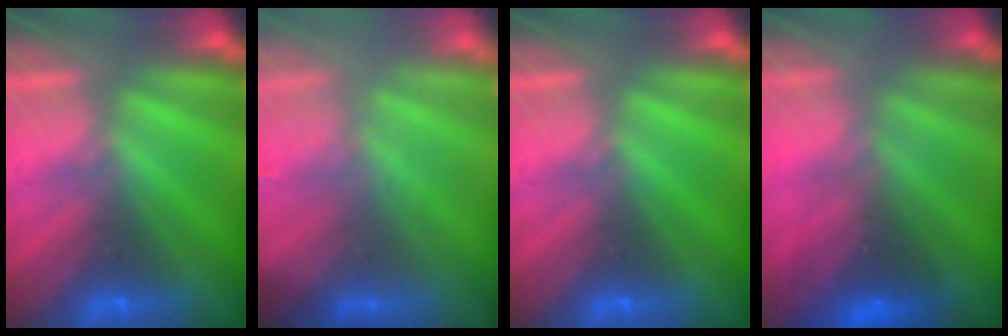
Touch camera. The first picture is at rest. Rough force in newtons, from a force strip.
{"total": 2.7}
{"total": 0.0}
{"total": 2.3}